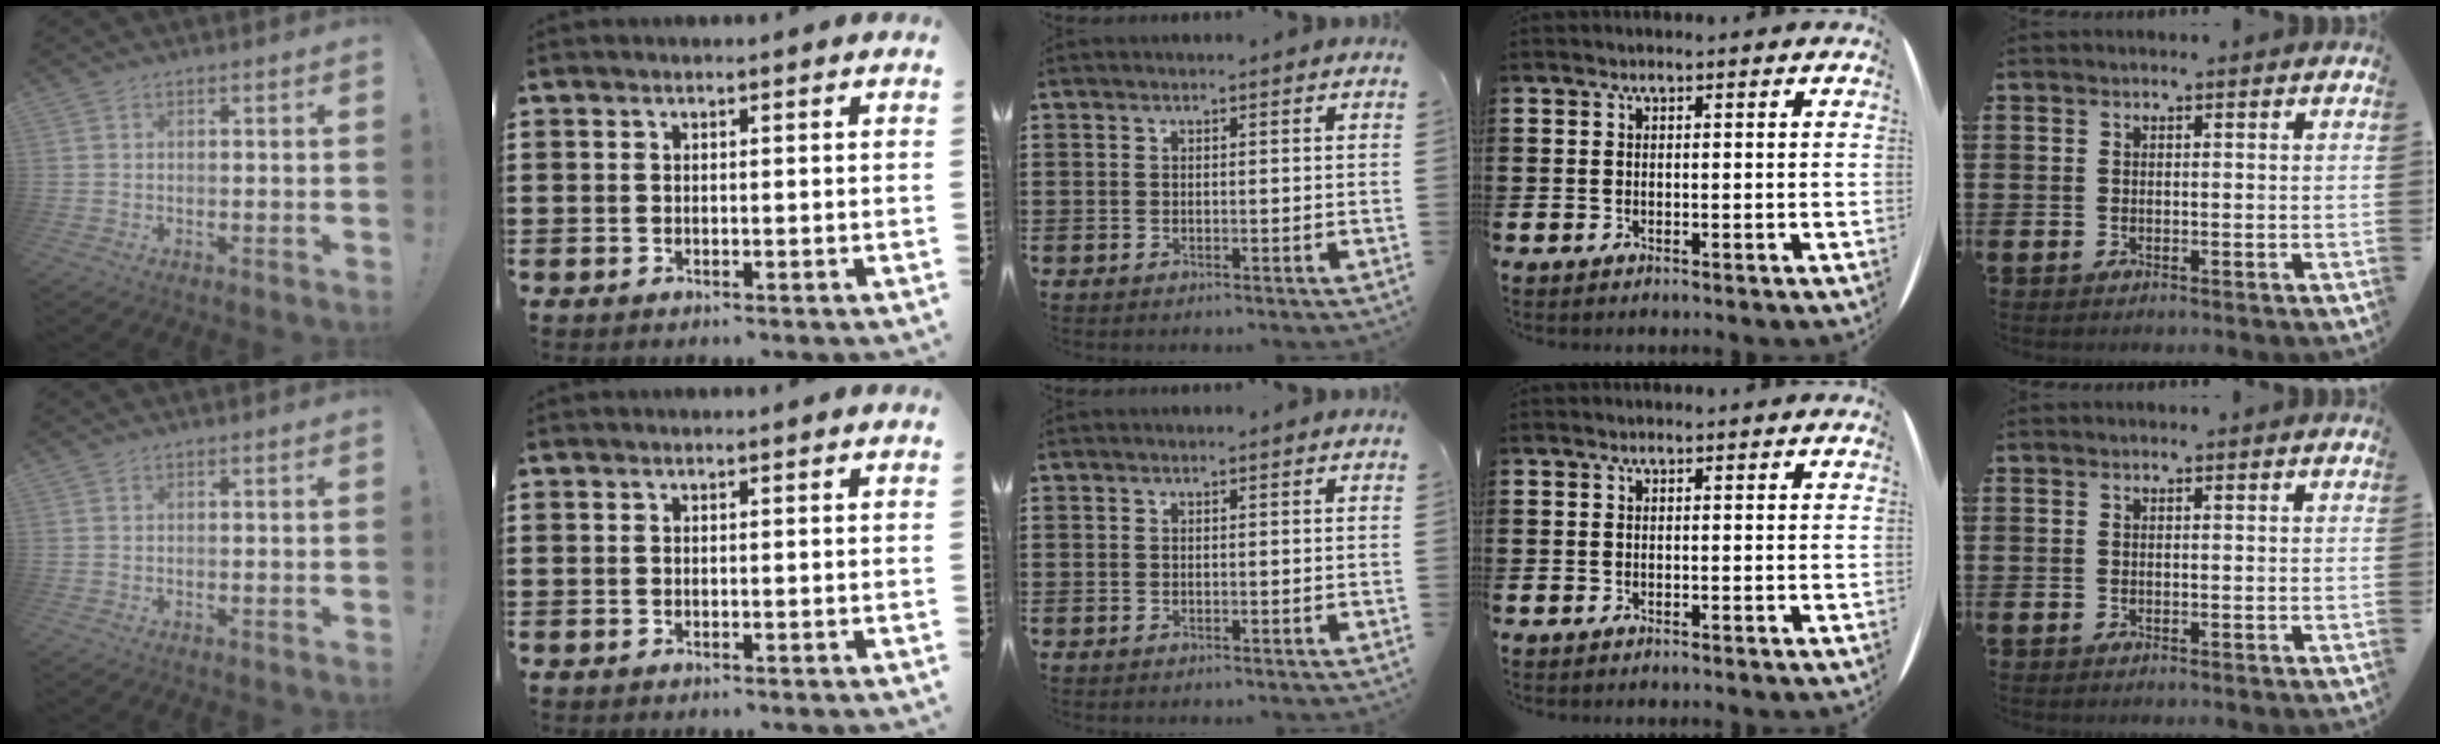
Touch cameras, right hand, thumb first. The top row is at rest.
{}